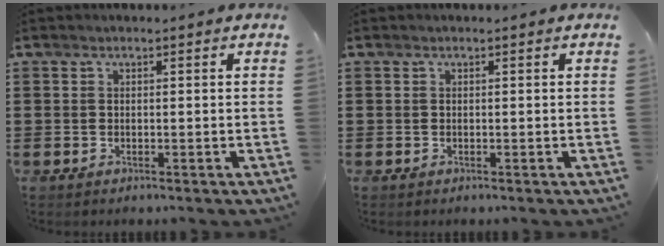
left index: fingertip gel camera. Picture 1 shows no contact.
{"total": 0.0}